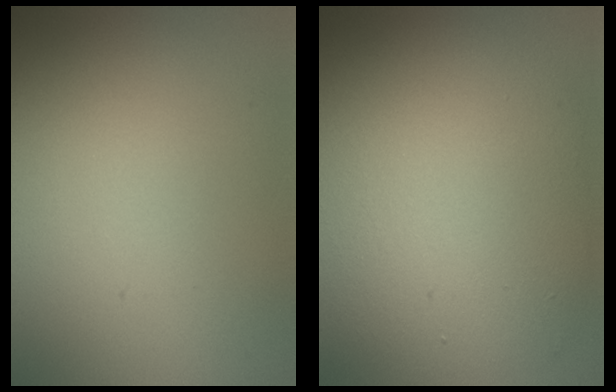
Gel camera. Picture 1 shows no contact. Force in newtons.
{"total": 11.5, "press": 11.4, "slide": 0.8}